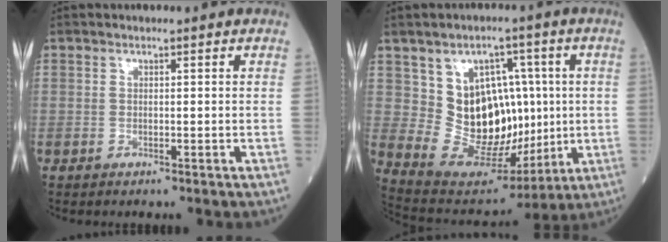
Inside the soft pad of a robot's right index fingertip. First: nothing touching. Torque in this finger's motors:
{"motor_torque": [0.54, 0.14, 0.24, 0.03]}